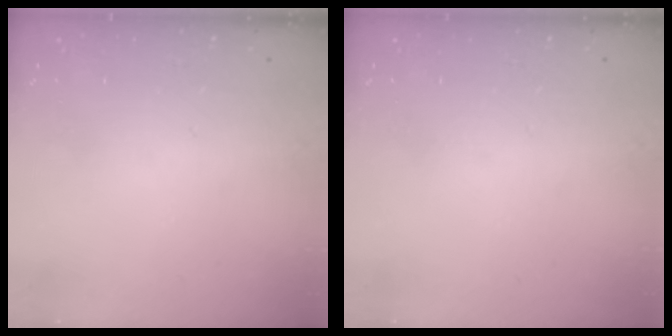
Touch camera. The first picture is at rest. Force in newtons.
{"total": 0.0}